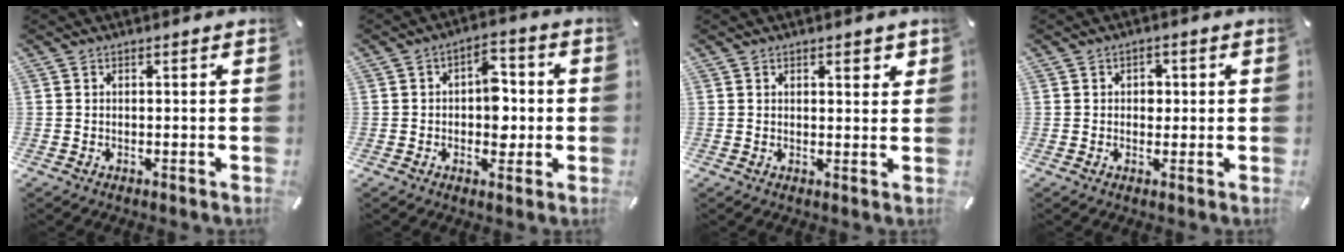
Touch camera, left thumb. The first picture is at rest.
{"total": 7.9, "force": [-0.3, 5.5, 5.7], "torque": [-0.057, 0.000, -0.012]}
{"total": 2.4, "force": [1.6, 1.3, 1.3], "torque": [-0.012, -0.002, 0.025]}
{"total": 2.8, "force": [0.1, 2.3, 1.6], "torque": [-0.009, -0.002, -0.007]}